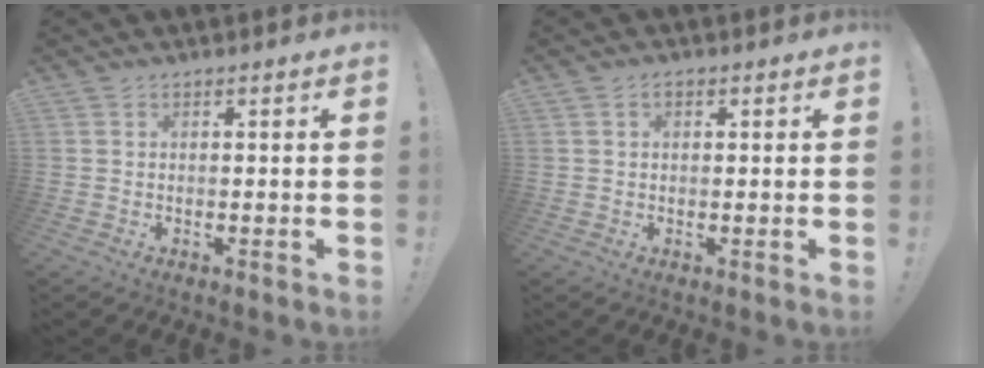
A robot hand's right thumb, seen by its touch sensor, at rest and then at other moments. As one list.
[{"total": 1.4, "force": [0.5, 1.1, 0.8], "torque": [-0.010, 0.002, 0.008]}]